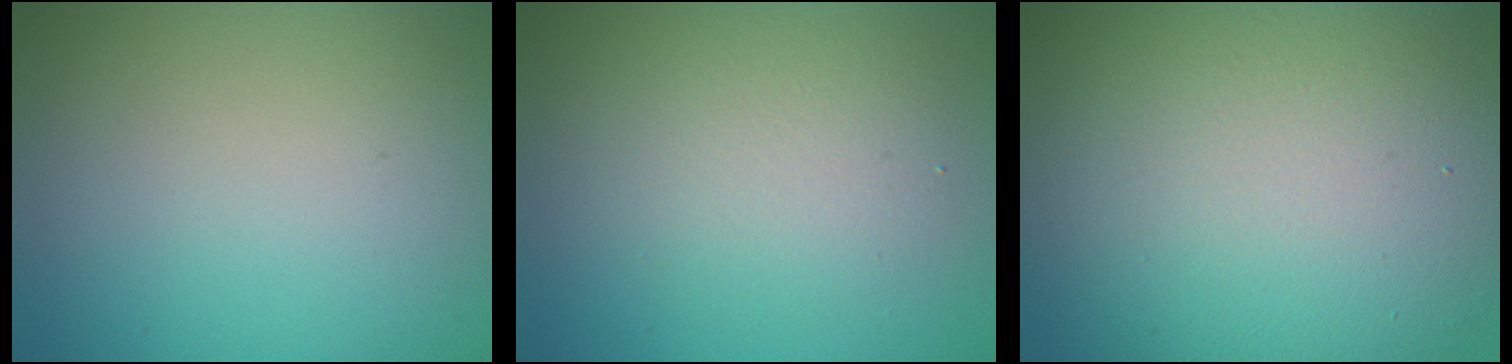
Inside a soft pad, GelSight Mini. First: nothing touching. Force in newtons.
{"total": 3.6, "press": 3.6, "slide": 0.3}
{"total": 13.6, "press": 13.6, "slide": 0.8}